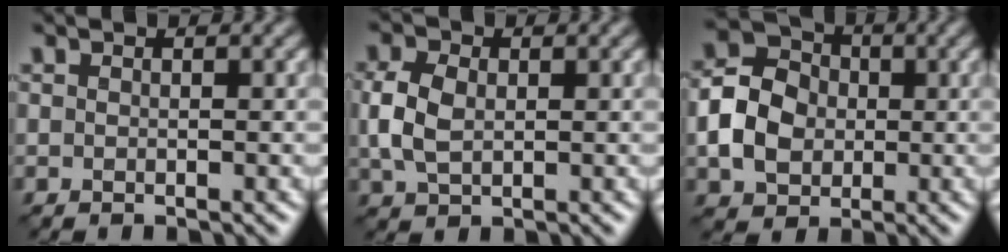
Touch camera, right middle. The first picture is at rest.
{"total": 3.8, "force": [0.4, 2.8, 2.6], "torque": [-0.070, 0.003, 0.009]}
{"total": 5.7, "force": [-0.6, 4.7, 3.2], "torque": [-0.069, 0.011, -0.022]}